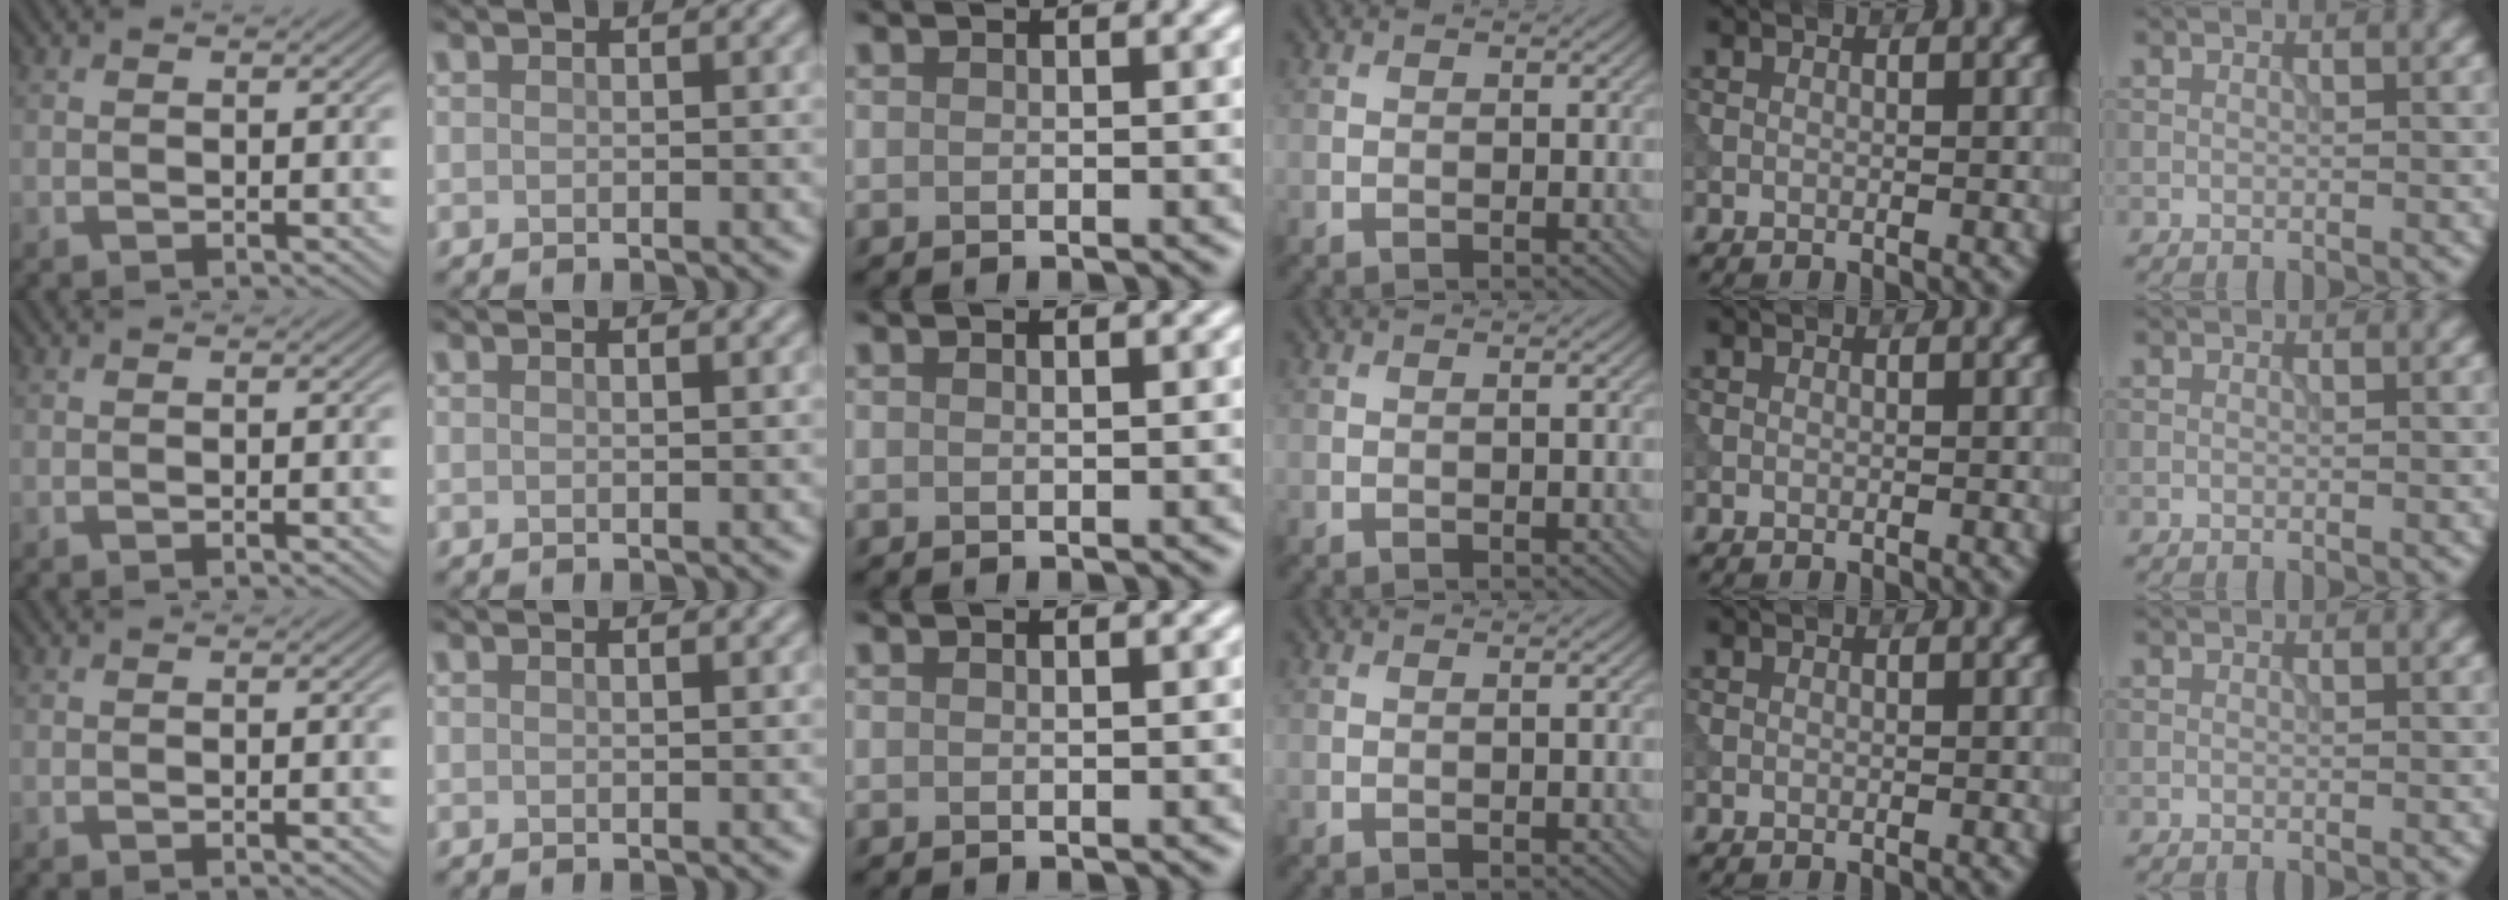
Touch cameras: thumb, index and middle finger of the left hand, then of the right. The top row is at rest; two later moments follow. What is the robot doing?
{"motion": "dispense", "object": "syringe"}